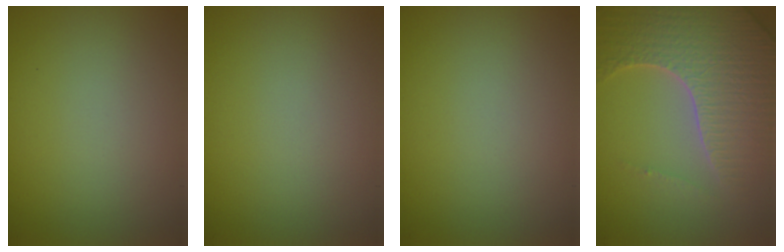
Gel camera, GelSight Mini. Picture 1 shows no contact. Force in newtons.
{"total": 0.0}
{"total": 0.0}
{"total": 6.7, "press": 6.4, "slide": 1.6}